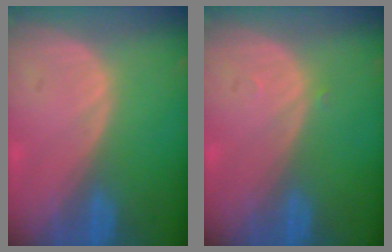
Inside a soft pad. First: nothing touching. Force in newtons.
{"total": 0.5, "press": 0.4, "slide": 0.3}